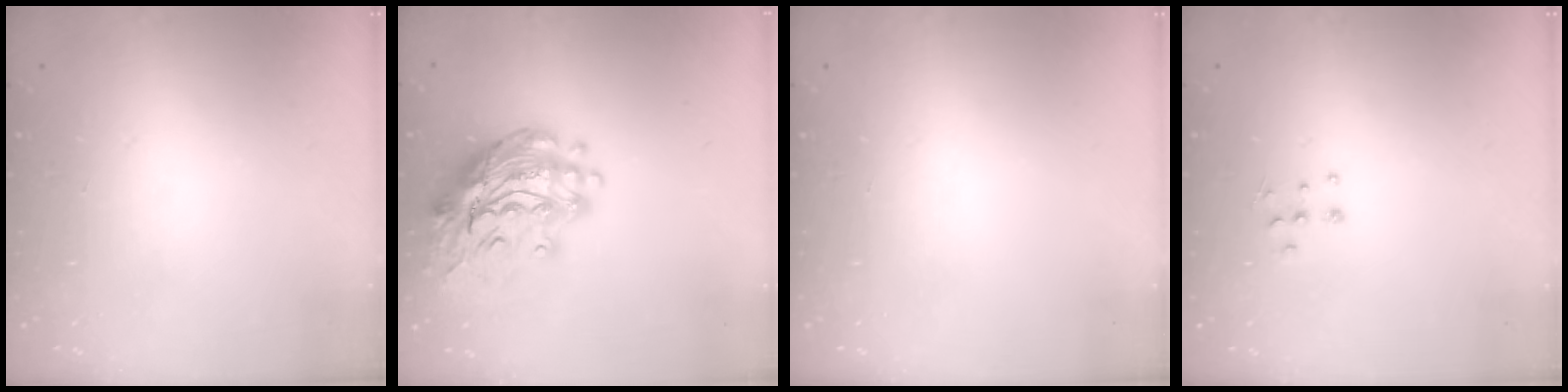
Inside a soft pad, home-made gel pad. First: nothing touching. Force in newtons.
{"total": 16.6, "press": 16.5, "slide": 1.7}
{"total": 0.0}
{"total": 4.6, "press": 4.5, "slide": 0.7}